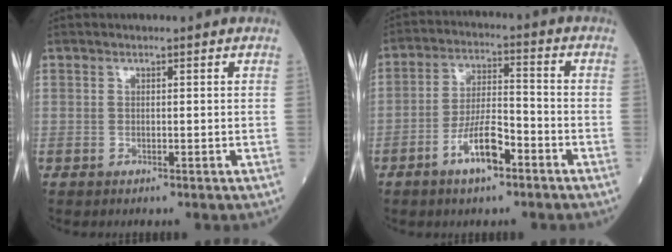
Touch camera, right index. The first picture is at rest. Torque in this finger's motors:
{"motor_torque": [0.99, -0.70, 0.58, 0.15]}